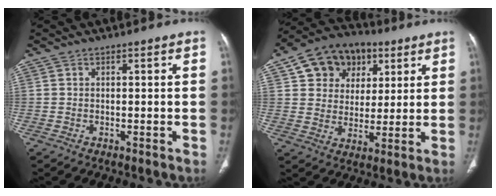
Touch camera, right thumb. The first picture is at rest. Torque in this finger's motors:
{"motor_torque": [0.57, 2.98, 1.19, 0.28, 0.18]}